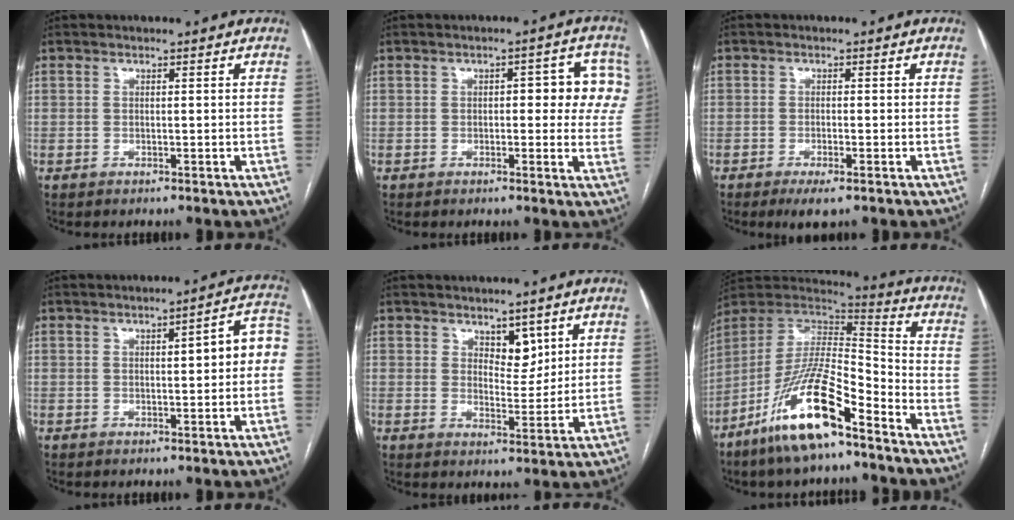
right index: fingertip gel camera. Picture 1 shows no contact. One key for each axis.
{"total": 8.4, "fx": 1.7, "fy": 4.1, "fz": 7.2, "tx": -0.065, "ty": 0.025, "tz": 0.016}
{"total": 3.4, "fx": -2.0, "fy": 0.6, "fz": 2.7, "tx": -0.044, "ty": -0.008, "tz": -0.029}
{"total": 6.0, "fx": 0.3, "fy": 1.5, "fz": 5.8, "tx": -0.067, "ty": 0.028, "tz": 0.001}
{"total": 4.3, "fx": 2.6, "fy": 2.2, "fz": 2.7, "tx": -0.034, "ty": -0.004, "tz": 0.043}
{"total": 17.6, "fx": -11.1, "fy": 3.5, "fz": 13.2, "tx": -0.268, "ty": -0.011, "tz": -0.204}